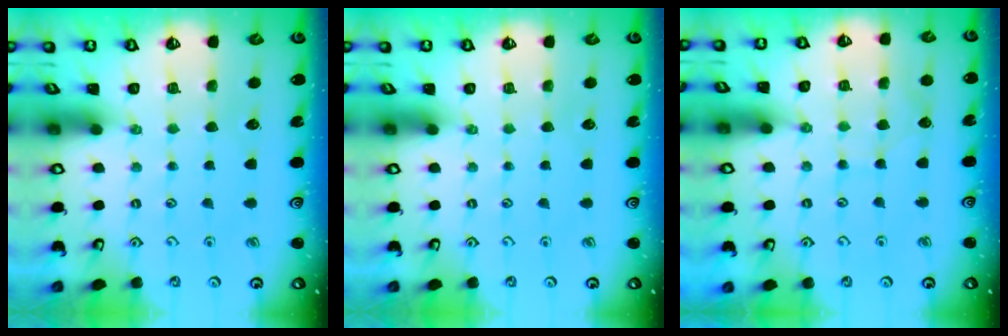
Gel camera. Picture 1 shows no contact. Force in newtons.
{"total": 0.0}
{"total": 6.2, "press": 6.2, "slide": 0.6}